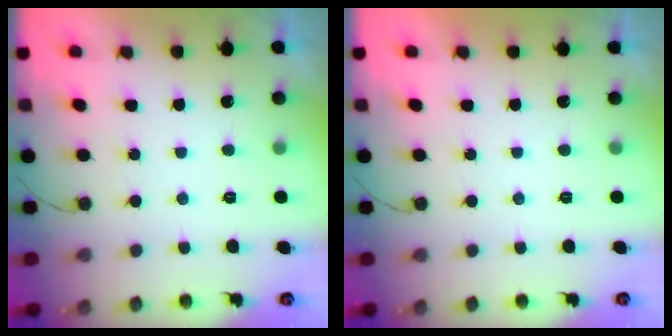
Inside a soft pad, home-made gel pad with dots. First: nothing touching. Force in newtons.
{"total": 1.7, "press": 1.7, "slide": 0.0}